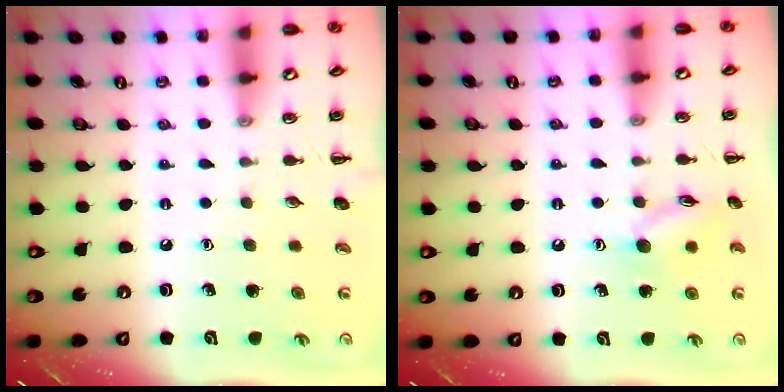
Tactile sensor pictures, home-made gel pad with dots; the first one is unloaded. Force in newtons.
{"total": 9.6, "press": 9.6, "slide": 0.6}